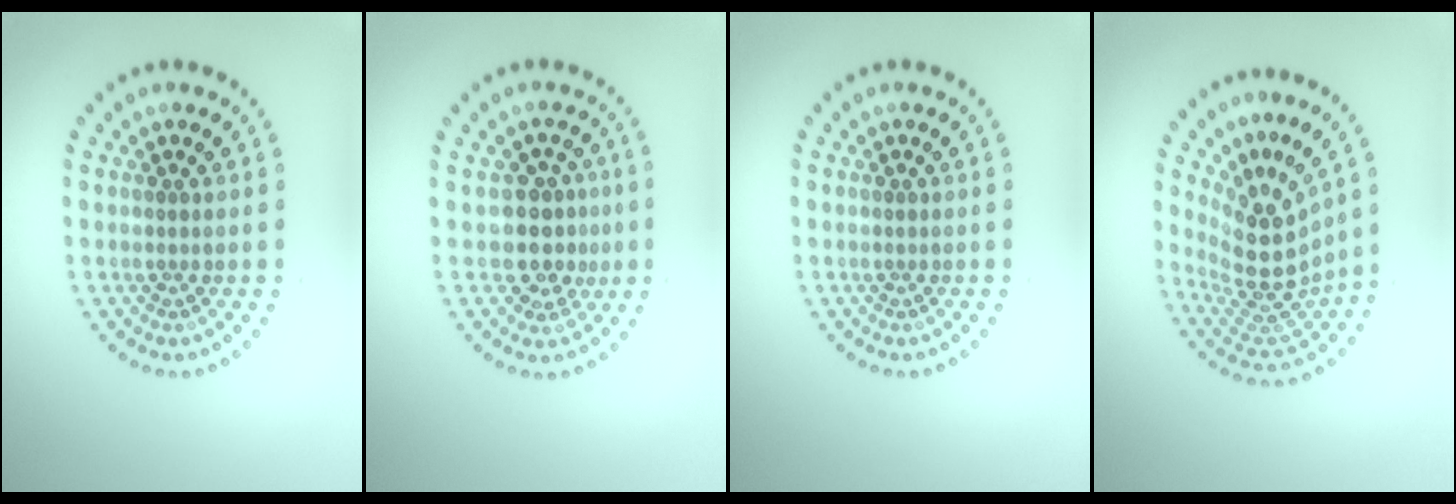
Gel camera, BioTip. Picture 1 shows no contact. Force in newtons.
{"total": 3.4, "press": 3.1, "slide": 1.4}
{"total": 0.0}
{"total": 5.1, "press": 4.1, "slide": 3.0}